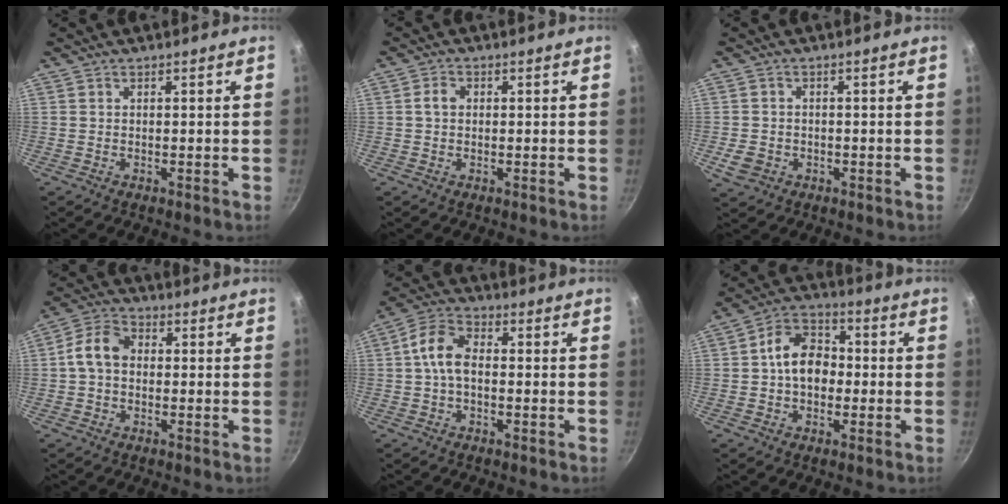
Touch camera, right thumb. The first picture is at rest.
{"total": 2.3, "force": [0.2, 1.8, 1.4], "torque": [-0.020, 0.007, 0.002]}
{"total": 4.2, "force": [-1.2, 3.6, 1.9], "torque": [-0.032, 0.007, -0.015]}
{"total": 7.3, "force": [0.1, 5.5, 4.8], "torque": [-0.076, 0.021, -0.015]}
{"total": 7.9, "force": [-0.1, 5.1, 6.0], "torque": [-0.108, 0.029, -0.013]}
{"total": 10.7, "force": [-0.3, 8.0, 7.1], "torque": [-0.074, 0.030, -0.021]}